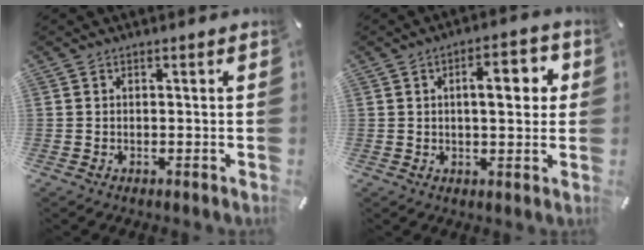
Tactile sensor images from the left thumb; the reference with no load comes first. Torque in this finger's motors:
{"motor_torque": [0.37, 0.25, 0.50, 0.27, 0.09]}